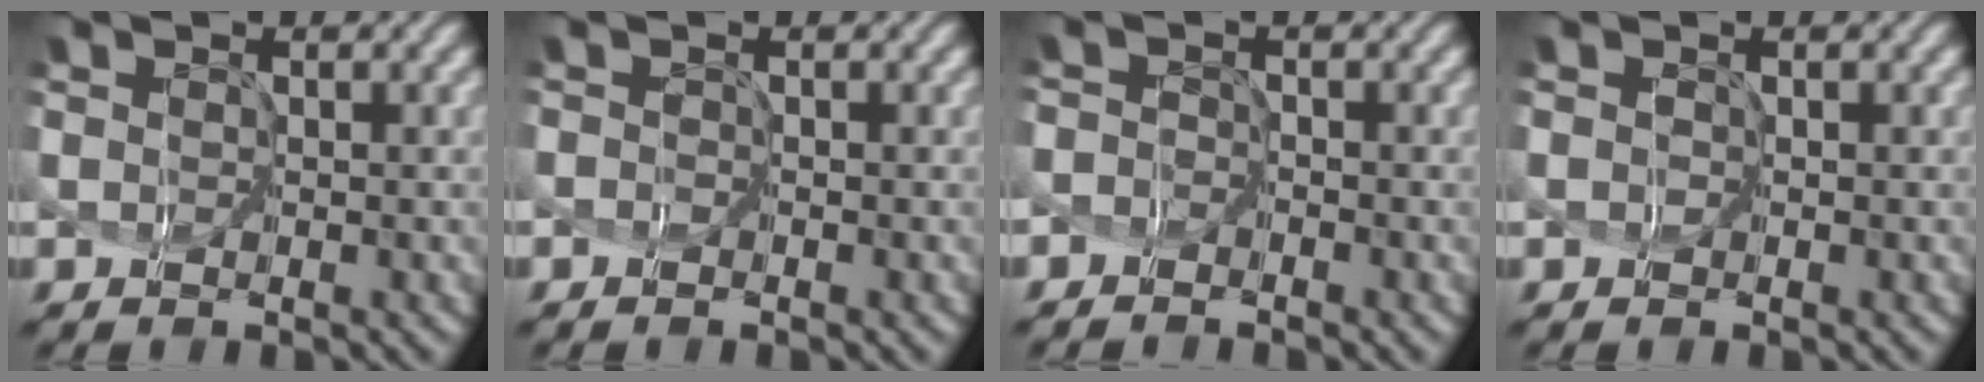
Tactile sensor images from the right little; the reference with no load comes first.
{"total": 0.6, "force": [-0.5, -0.2, -0.2], "torque": [0.002, -0.001, 0.000]}
{"total": 1.4, "force": [-1.4, 0.1, -0.3], "torque": [-0.004, -0.001, -0.022]}
{"total": 0.0}